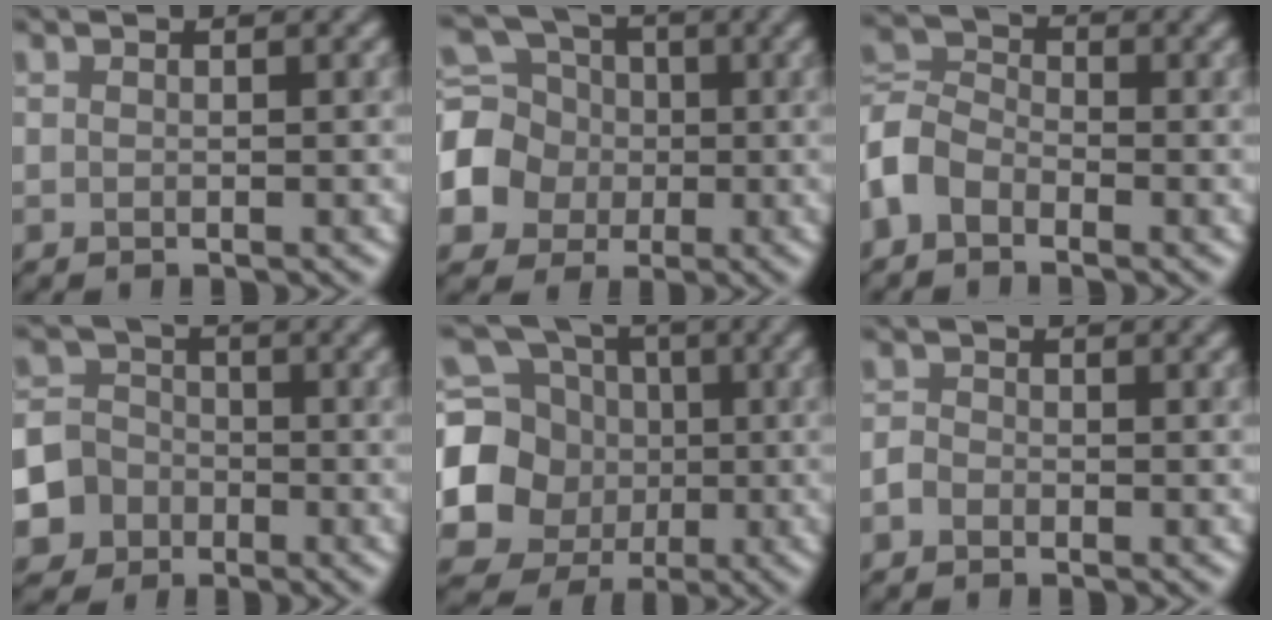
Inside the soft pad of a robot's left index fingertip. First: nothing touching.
{"total": 6.3, "force": [-1.2, 6.0, 1.7], "torque": [-0.032, -0.003, -0.045]}
{"total": 3.5, "force": [-2.4, 2.3, 1.3], "torque": [-0.027, 0.007, -0.060]}
{"total": 6.5, "force": [-3.6, 5.5, 0.4], "torque": [0.002, -0.011, -0.083]}
{"total": 12.2, "force": [-0.9, 11.6, 3.7], "torque": [-0.122, -0.002, -0.030]}
{"total": 1.1, "force": [-0.9, 0.5, -0.3], "torque": [0.009, 0.001, -0.019]}